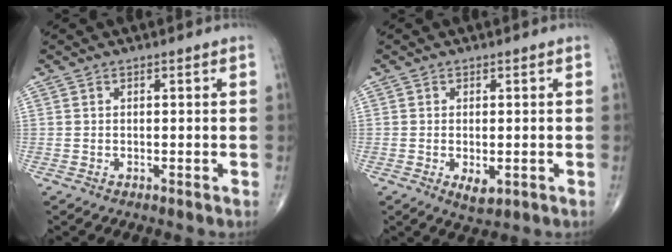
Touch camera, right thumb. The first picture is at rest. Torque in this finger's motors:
{"motor_torque": [-0.16, 0.16, 0.36, 0.36, -0.01]}